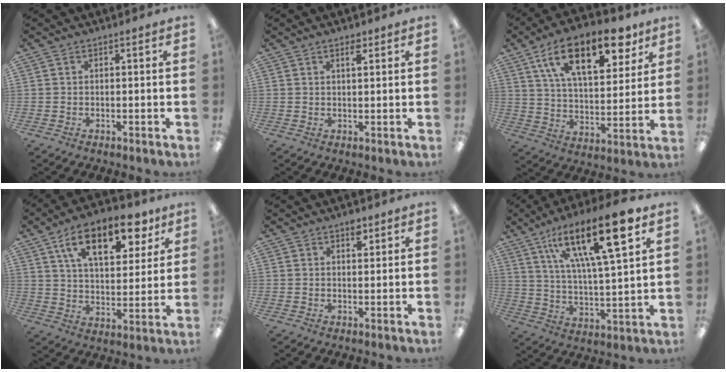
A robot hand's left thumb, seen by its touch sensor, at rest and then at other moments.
{"total": 2.2, "force": [1.6, 0.6, 1.4], "torque": [-0.017, -0.006, 0.024]}
{"total": 20.4, "force": [11.6, 9.5, 13.9], "torque": [-0.214, -0.038, 0.192]}
{"total": 17.6, "force": [10.0, 8.6, 11.6], "torque": [-0.173, -0.032, 0.166]}
{"total": 3.0, "force": [2.1, 1.4, 1.7], "torque": [-0.012, -0.008, 0.031]}
{"total": 20.8, "force": [11.8, 6.4, 15.9], "torque": [-0.255, -0.051, 0.186]}